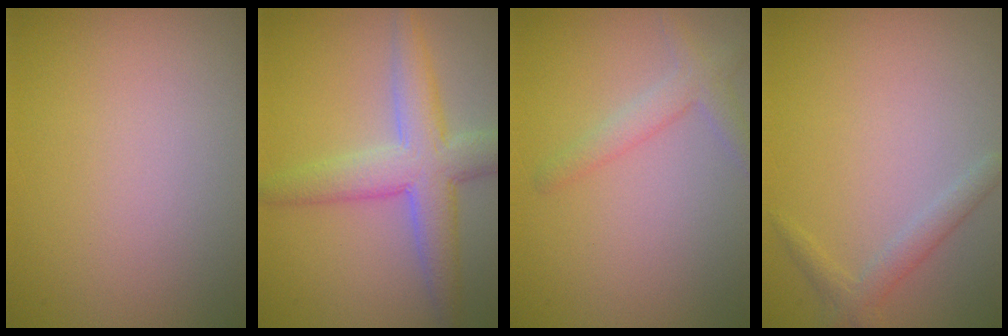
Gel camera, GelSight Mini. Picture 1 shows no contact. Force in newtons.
{"total": 5.6, "press": 5.5, "slide": 0.3}
{"total": 2.0, "press": 2.0, "slide": 0.1}
{"total": 1.7, "press": 1.7, "slide": 0.0}